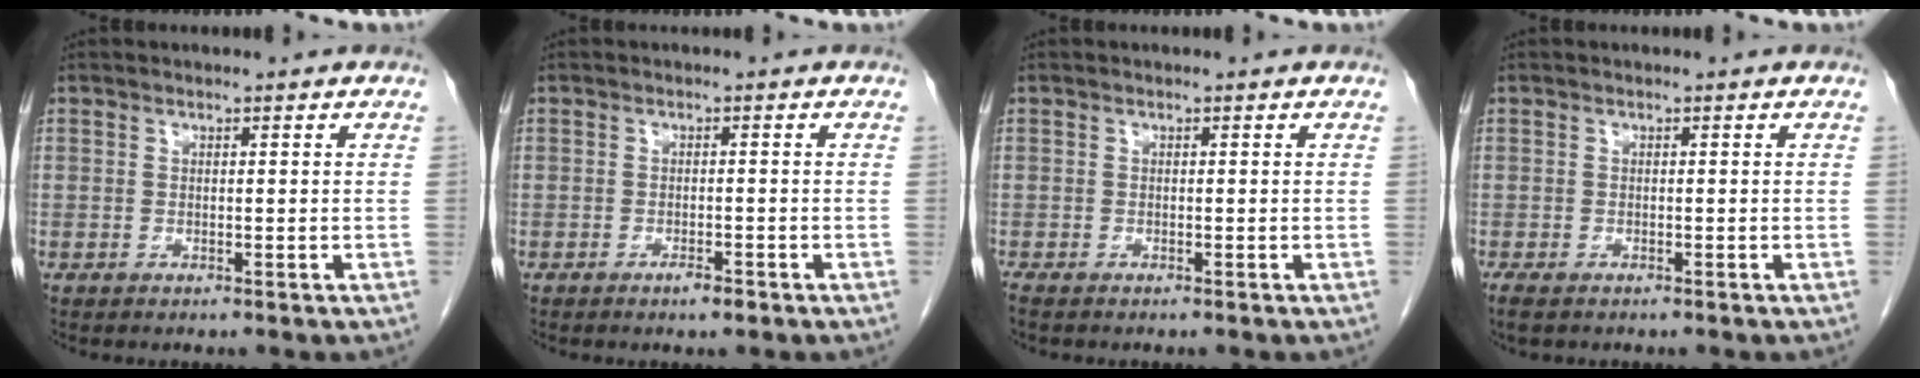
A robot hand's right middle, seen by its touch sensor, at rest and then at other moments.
{"total": 1.7, "force": [-1.1, 0.3, 1.2], "torque": [-0.021, -0.001, -0.016]}
{"total": 1.3, "force": [-1.1, 0.3, 0.5], "torque": [-0.012, -0.004, -0.017]}
{"total": 2.5, "force": [-1.8, 1.0, 1.3], "torque": [-0.024, -0.006, -0.025]}